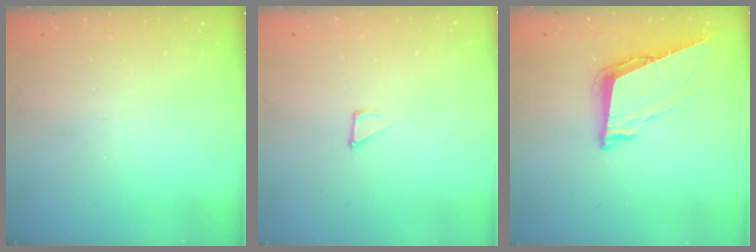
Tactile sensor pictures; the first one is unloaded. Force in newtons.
{"total": 2.9, "press": 2.9, "slide": 0.3}
{"total": 9.3, "press": 8.8, "slide": 3.2}